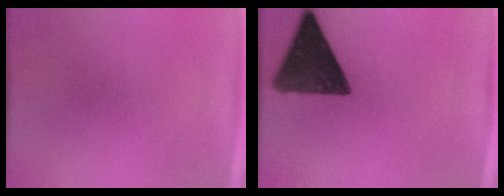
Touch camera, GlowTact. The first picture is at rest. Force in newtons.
{"total": 12.8}